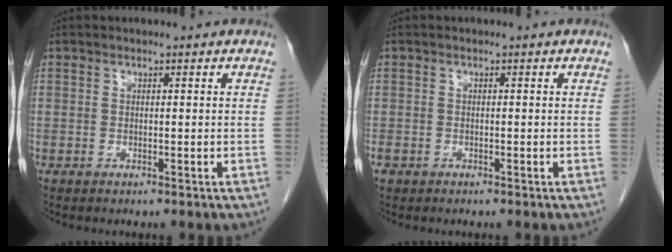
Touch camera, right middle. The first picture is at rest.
{"total": 1.2, "force": [-0.7, 0.8, 0.4], "torque": [-0.016, 0.001, -0.010]}